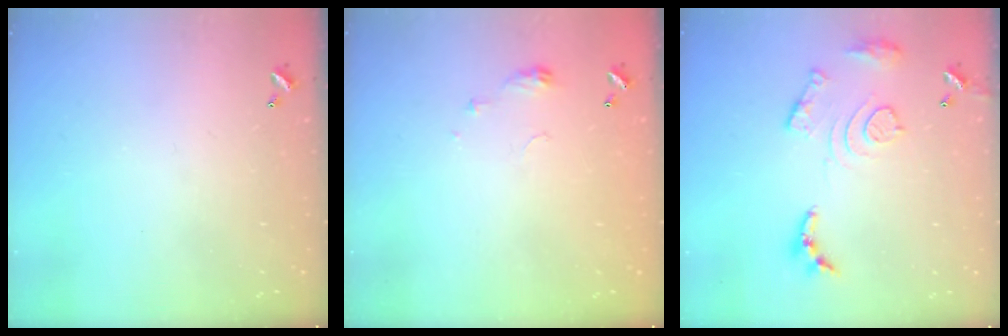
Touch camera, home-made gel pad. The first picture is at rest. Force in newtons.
{"total": 3.5, "press": 3.5, "slide": 0.5}
{"total": 12.3, "press": 12.2, "slide": 1.0}